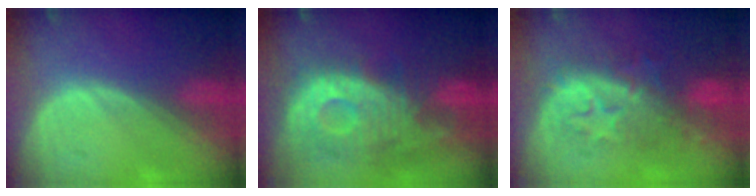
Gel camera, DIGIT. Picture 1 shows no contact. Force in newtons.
{"total": 12.1, "press": 10.7, "slide": 5.5}
{"total": 8.8, "press": 8.6, "slide": 1.8}